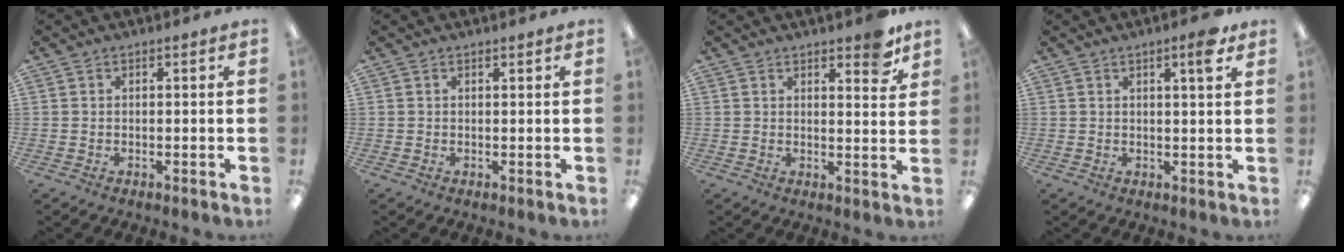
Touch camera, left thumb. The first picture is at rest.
{"total": 0.6, "force": [0.6, 0.1, 0.1], "torque": [0.005, -0.003, 0.010]}
{"total": 3.4, "force": [2.4, 0.9, 2.2], "torque": [-0.024, -0.009, 0.037]}
{"total": 4.5, "force": [2.8, 0.7, 3.5], "torque": [-0.051, -0.006, 0.041]}